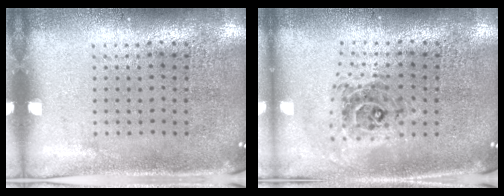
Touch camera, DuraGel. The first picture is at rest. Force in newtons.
{"total": 0.9, "press": 0.9, "slide": 0.1}